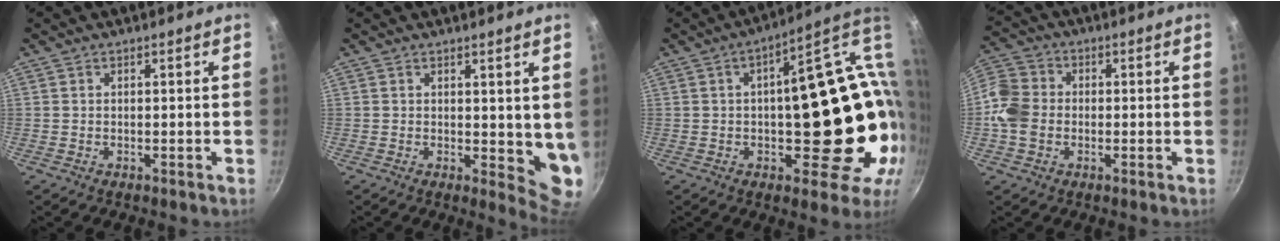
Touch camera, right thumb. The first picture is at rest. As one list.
[{"total": 6.0, "force": [1.8, 2.9, 5.0], "torque": [-0.053, -0.023, 0.027]}, {"total": 24.2, "force": [2.0, 11.0, 21.4], "torque": [-0.244, 0.001, 0.046]}, {"total": 9.2, "force": [-1.3, 7.5, 5.1], "torque": [-0.086, 0.018, -0.044]}]